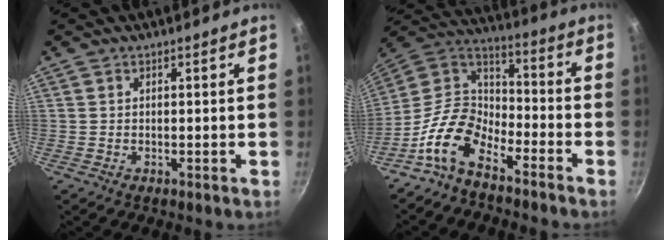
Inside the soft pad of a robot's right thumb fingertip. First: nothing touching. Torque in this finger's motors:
{"motor_torque": [0.18, 0.30, 1.45, -1.30, 0.33]}